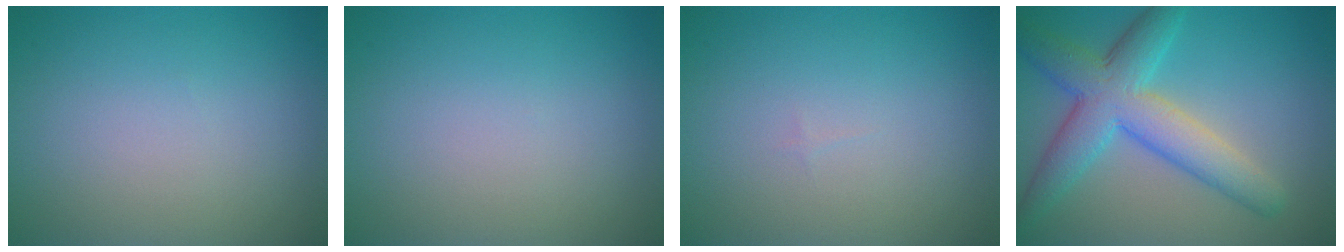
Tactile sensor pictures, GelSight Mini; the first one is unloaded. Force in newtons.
{"total": 0.0}
{"total": 0.0}
{"total": 7.1, "press": 7.1, "slide": 0.2}